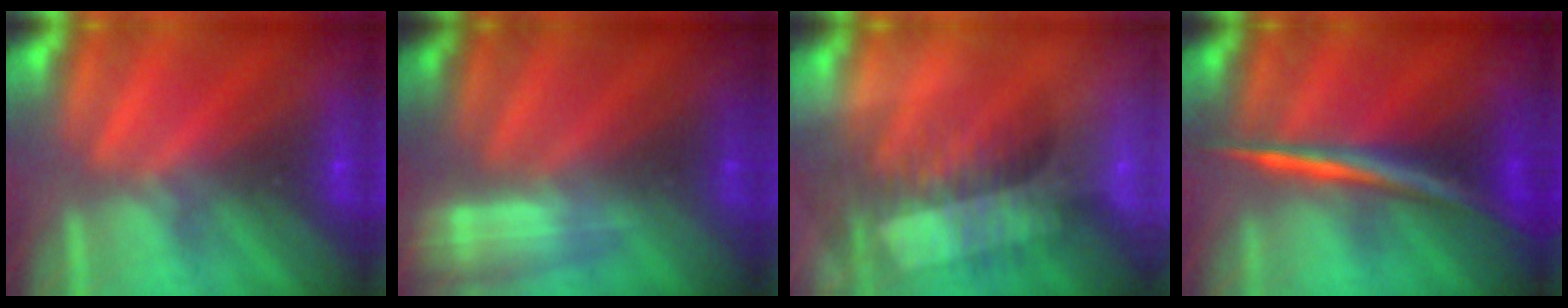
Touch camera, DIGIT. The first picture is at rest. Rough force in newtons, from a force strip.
{"total": 2.5}
{"total": 3.2}
{"total": 2.8}